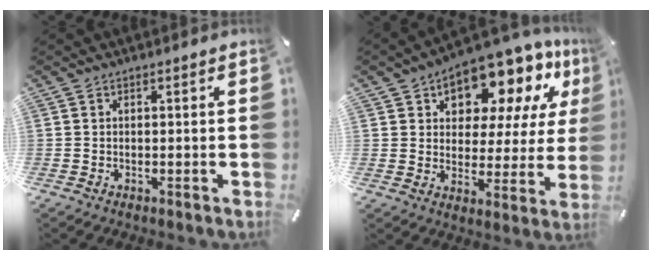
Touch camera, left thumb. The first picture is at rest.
{"total": 13.7, "force": [10.6, 6.9, 5.3], "torque": [-0.090, -0.089, 0.182]}